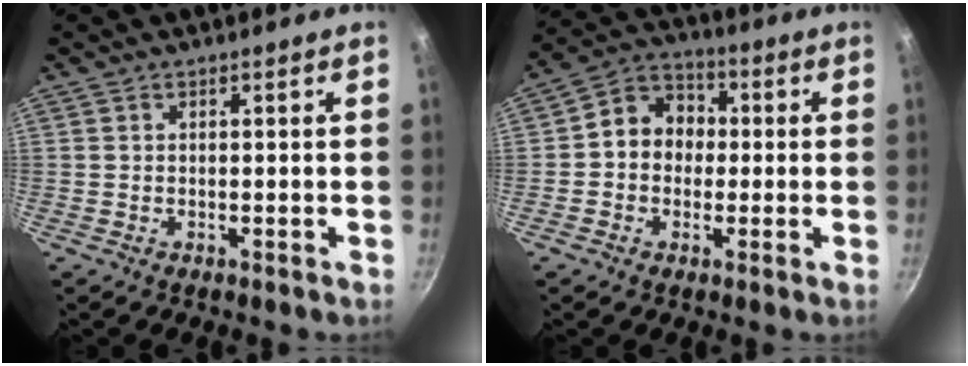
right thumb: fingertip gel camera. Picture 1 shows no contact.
{"total": 9.1, "force": [0.0, 7.8, 4.8], "torque": [-0.039, 0.026, -0.020]}